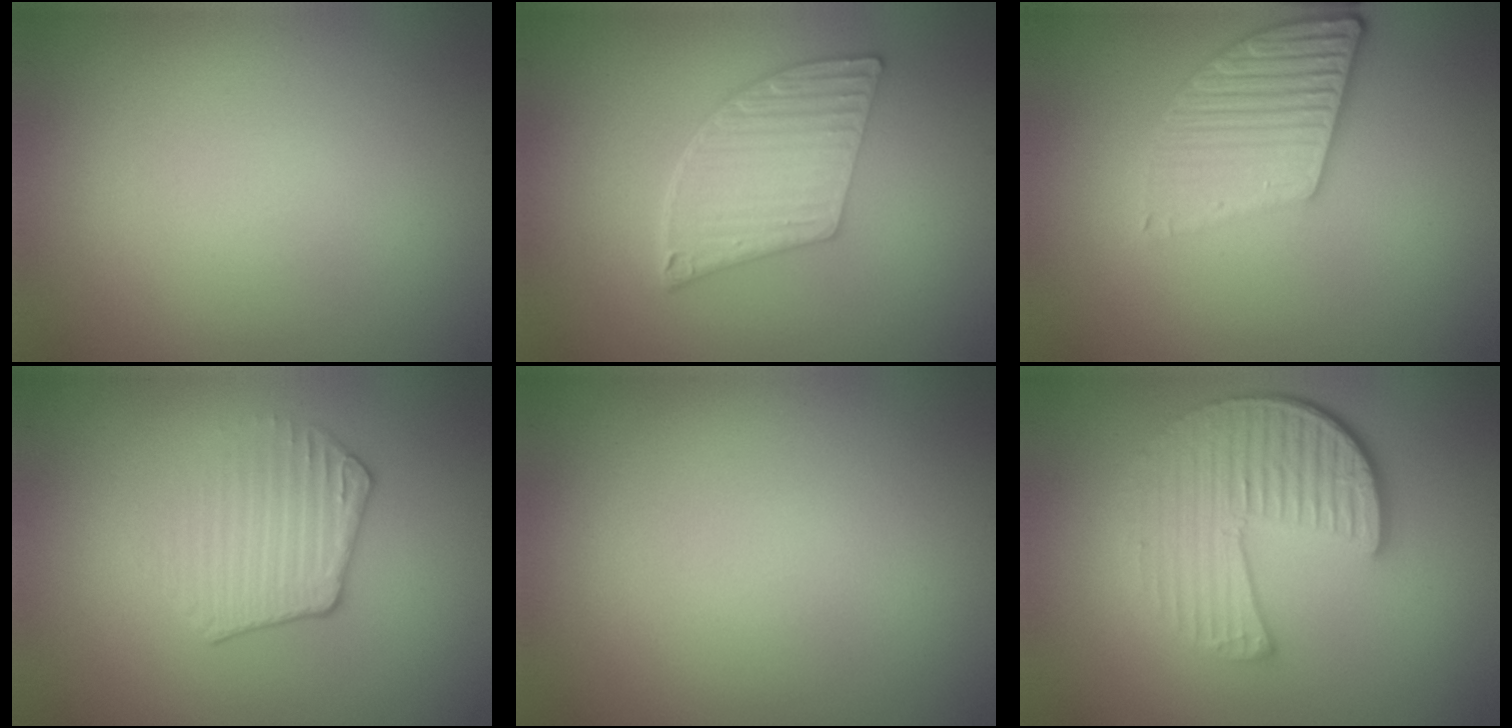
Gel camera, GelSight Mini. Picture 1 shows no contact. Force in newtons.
{"total": 5.8, "press": 4.2, "slide": 4.0}
{"total": 5.2, "press": 3.8, "slide": 3.6}
{"total": 2.3, "press": 1.8, "slide": 1.4}
{"total": 0.0}
{"total": 6.2, "press": 4.4, "slide": 4.3}